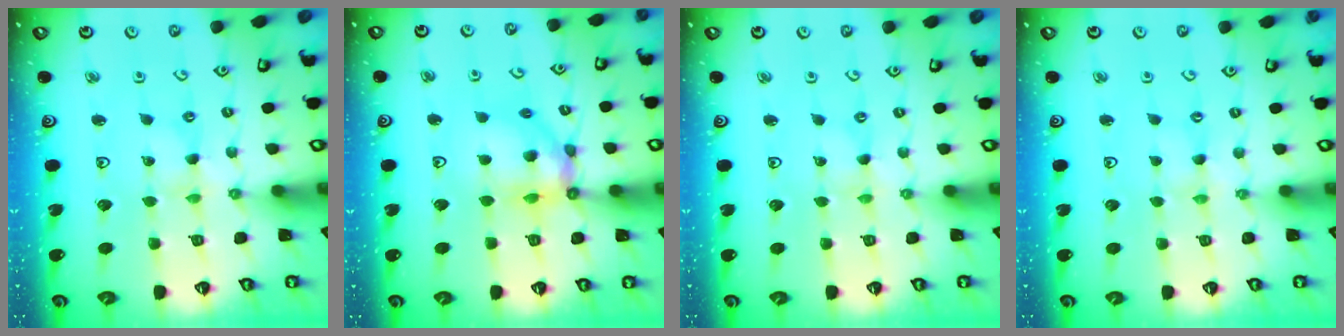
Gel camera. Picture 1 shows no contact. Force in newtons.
{"total": 12.5, "press": 12.4, "slide": 1.5}
{"total": 0.0}
{"total": 0.0}